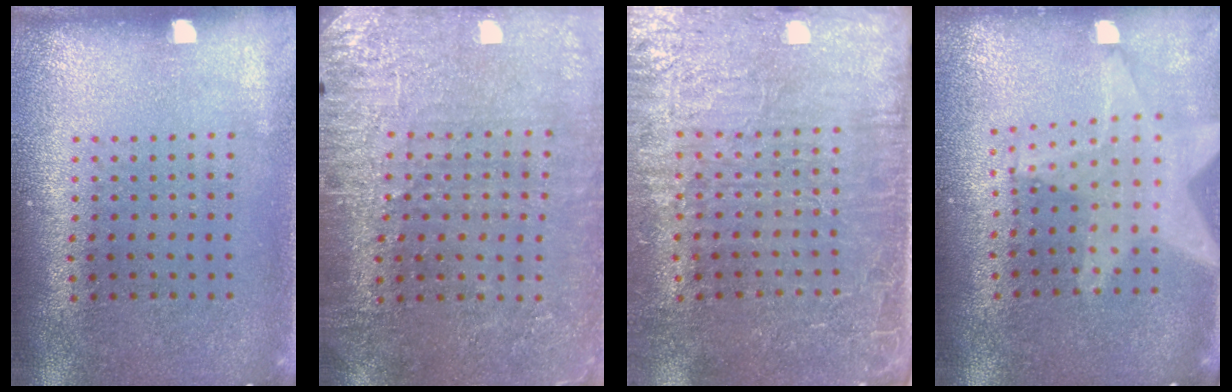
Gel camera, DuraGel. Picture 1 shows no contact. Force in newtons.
{"total": 3.0, "press": 2.8, "slide": 0.8}
{"total": 4.5, "press": 4.1, "slide": 2.1}
{"total": 1.5, "press": 1.4, "slide": 0.4}